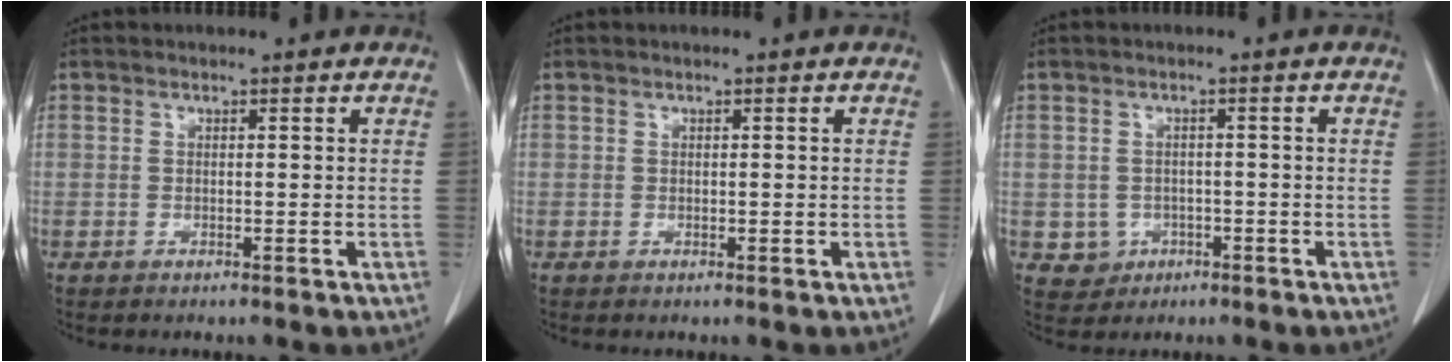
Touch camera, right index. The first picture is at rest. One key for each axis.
{"total": 0.0}
{"total": 3.4, "fx": -0.9, "fy": 3.2, "fz": 0.4, "tx": 0.002, "ty": 0.009, "tz": -0.005}